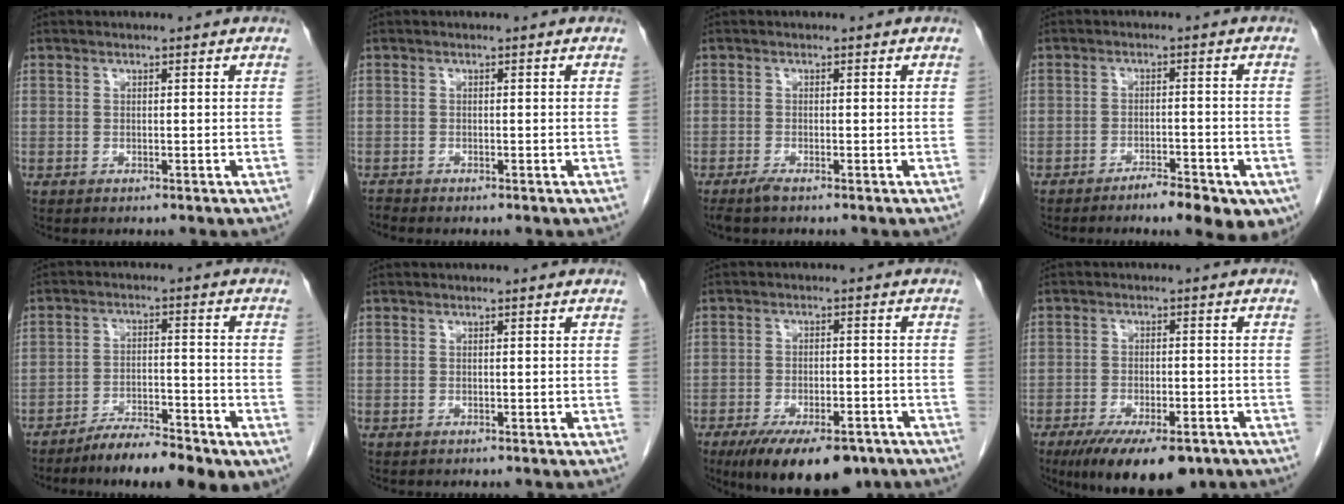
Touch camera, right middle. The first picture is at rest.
{"total": 0.6, "force": [-0.6, -0.1, -0.1], "torque": [-0.001, -0.005, -0.014]}
{"total": 1.4, "force": [-1.1, 0.0, 0.9], "torque": [-0.024, -0.006, -0.023]}
{"total": 8.7, "force": [-5.6, 2.2, 6.2], "torque": [-0.071, -0.002, -0.080]}
{"total": 9.6, "force": [-6.9, 1.9, 6.4], "torque": [-0.098, -0.007, -0.111]}
{"total": 0.0}
{"total": 13.5, "force": [-9.8, 4.6, 8.0], "torque": [-0.125, -0.013, -0.148]}
{"total": 12.7, "force": [-8.9, 4.1, 8.1], "torque": [-0.126, -0.016, -0.133]}